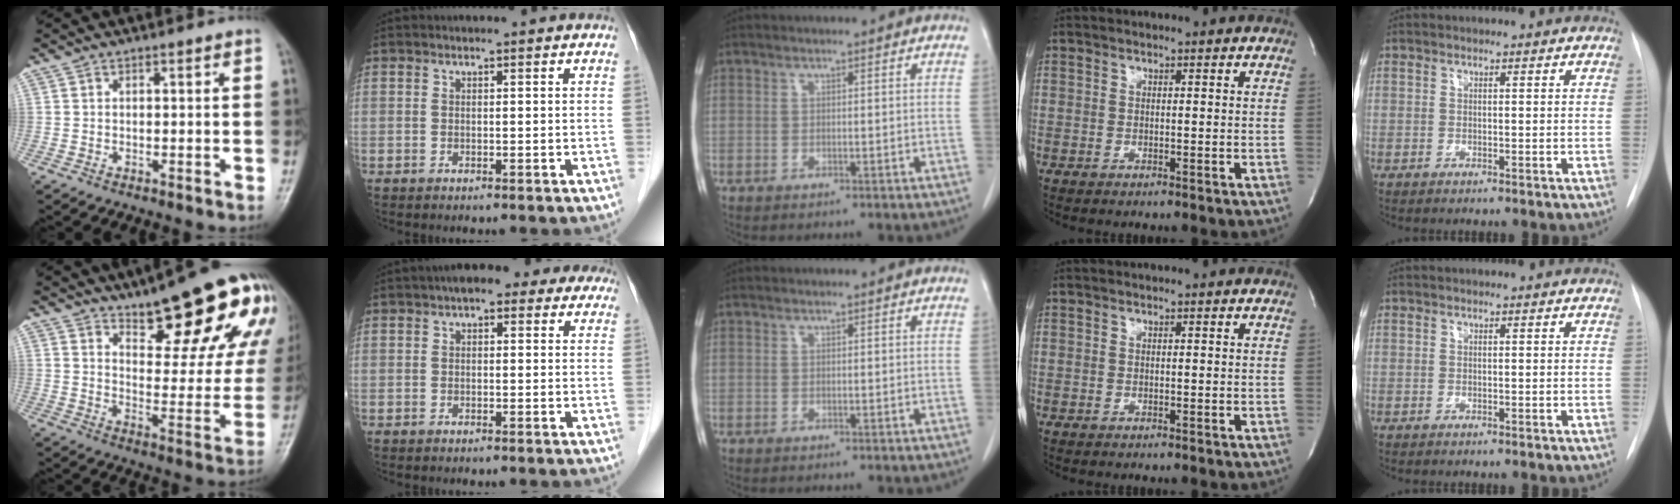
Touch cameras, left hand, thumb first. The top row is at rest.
{"thumb": {"total": 21.7, "force": [13.6, 6.5, 15.6], "torque": [-0.172, -0.073, 0.191]}, "index": {"total": 7.4, "force": [4.9, 3.5, 4.4], "torque": [-0.044, 0.037, 0.052]}}